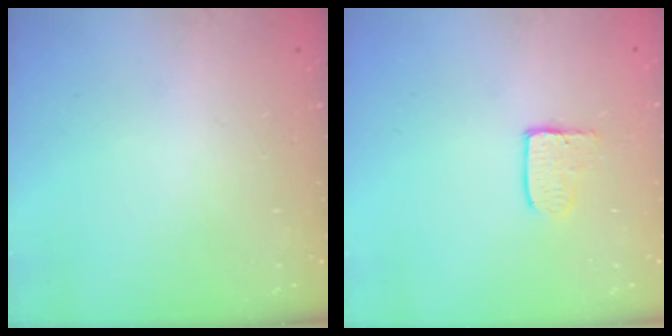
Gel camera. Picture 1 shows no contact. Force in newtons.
{"total": 3.3, "press": 3.3, "slide": 0.3}